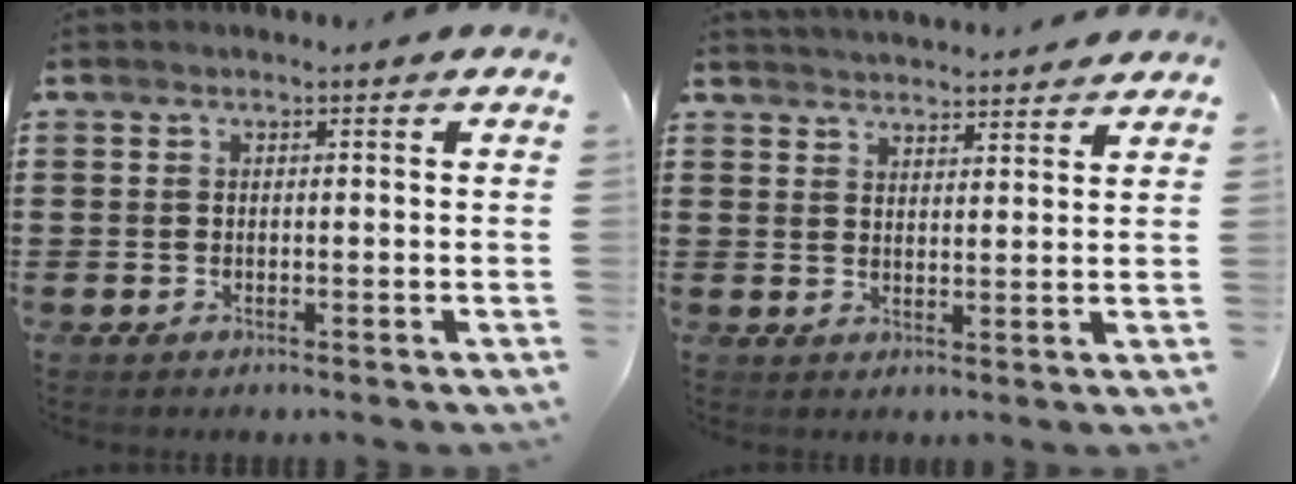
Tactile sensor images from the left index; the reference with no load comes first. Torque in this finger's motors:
{"motor_torque": [1.11, -1.03, 0.18, 0.03]}